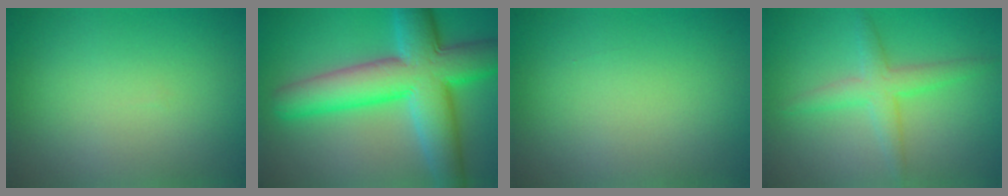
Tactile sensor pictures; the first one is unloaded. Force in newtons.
{"total": 11.2, "press": 11.2, "slide": 0.3}
{"total": 0.0}
{"total": 3.2, "press": 3.2, "slide": 0.1}